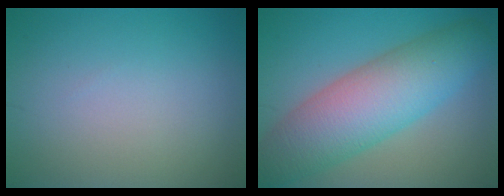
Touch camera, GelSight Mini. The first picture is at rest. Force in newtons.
{"total": 9.2, "press": 9.2, "slide": 0.4}